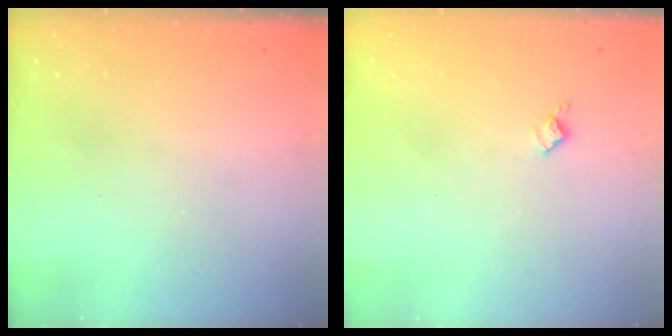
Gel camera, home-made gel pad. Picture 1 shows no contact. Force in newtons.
{"total": 4.8, "press": 4.8, "slide": 0.6}